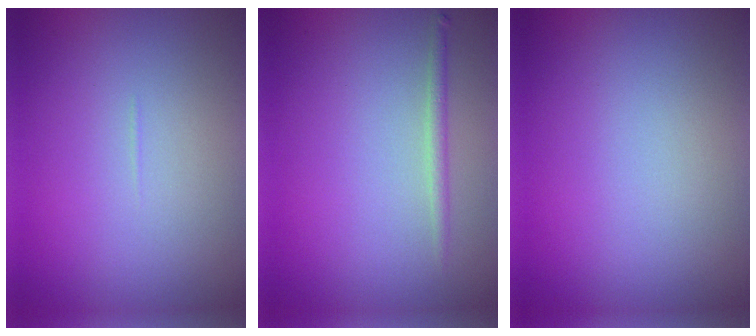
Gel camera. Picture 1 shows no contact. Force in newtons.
{"total": 1.1, "press": 1.1, "slide": 0.0}
{"total": 0.0}